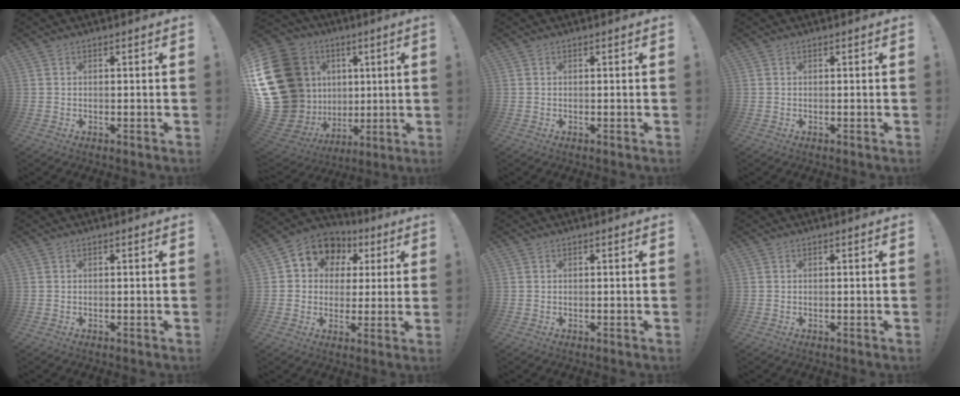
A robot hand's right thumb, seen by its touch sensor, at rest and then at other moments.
{"total": 27.9, "force": [4.4, 22.1, 16.5], "torque": [-0.314, -0.038, 0.161]}
{"total": 0.0}
{"total": 0.0}
{"total": 0.0}
{"total": 10.2, "force": [4.1, 8.4, 4.0], "torque": [-0.064, -0.019, 0.079]}
{"total": 0.0}
{"total": 0.0}